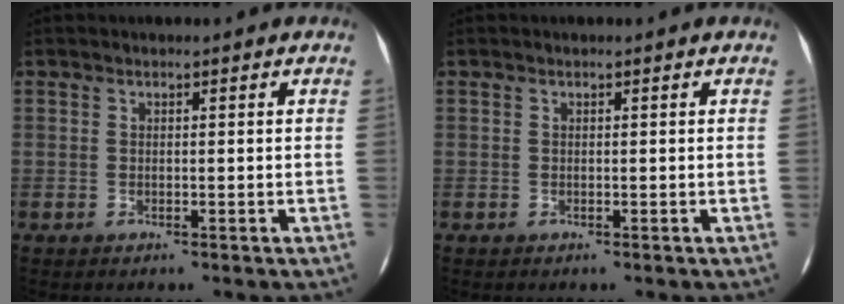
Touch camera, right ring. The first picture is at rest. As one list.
[{"total": 0.0}]